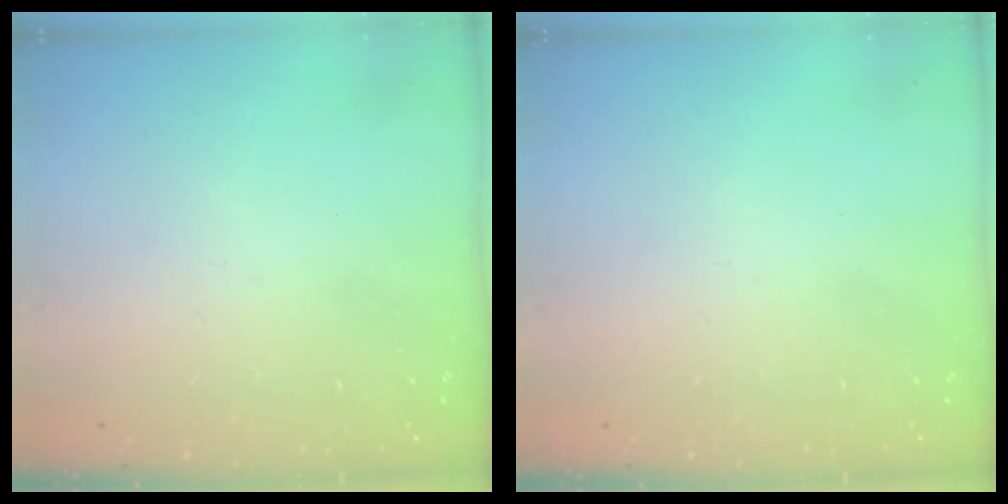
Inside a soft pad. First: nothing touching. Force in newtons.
{"total": 0.0}